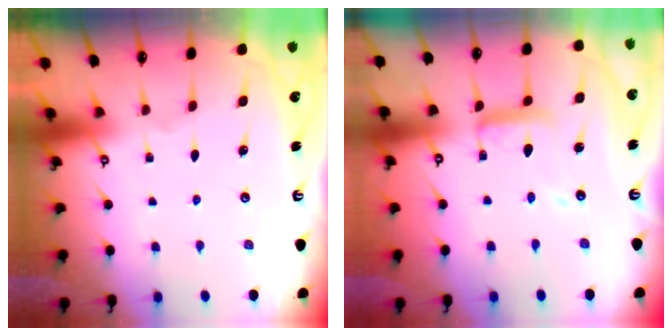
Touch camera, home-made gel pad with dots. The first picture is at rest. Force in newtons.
{"total": 11.5, "press": 11.5, "slide": 1.0}